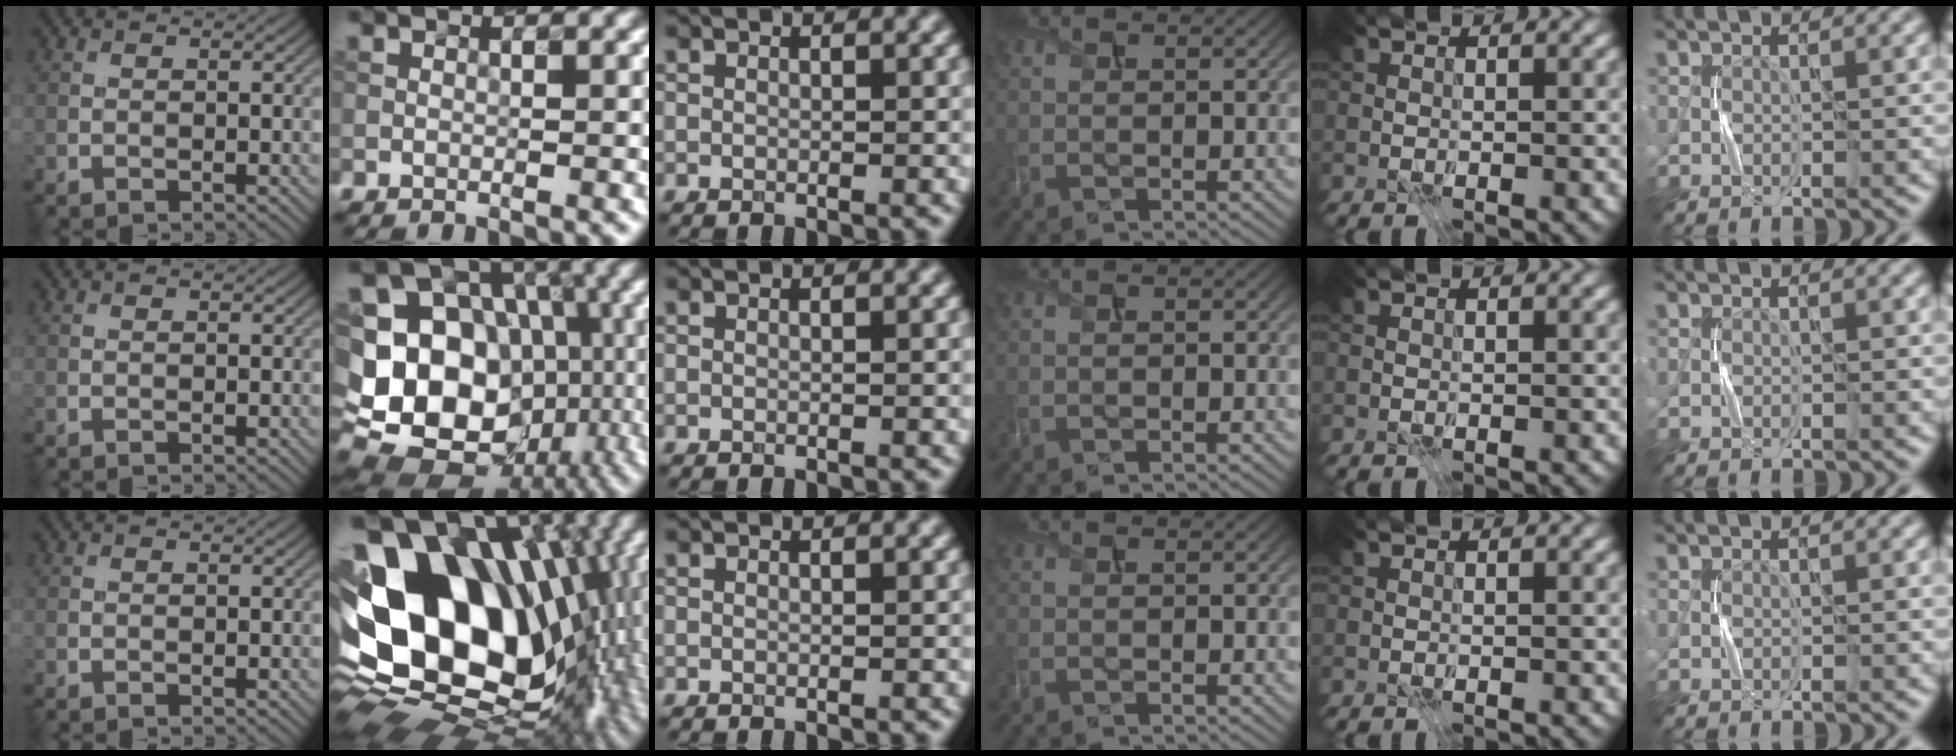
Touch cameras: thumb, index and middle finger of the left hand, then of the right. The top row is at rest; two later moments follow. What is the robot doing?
{"motion": "press", "object": "joystick"}